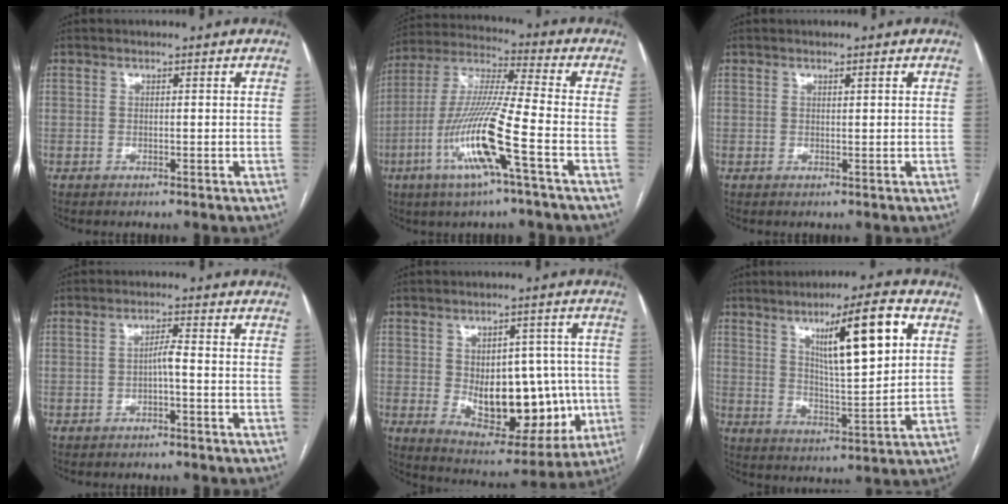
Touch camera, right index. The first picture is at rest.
{"total": 15.1, "force": [-5.7, -0.2, 14.0], "torque": [-0.290, -0.010, -0.114]}
{"total": 0.7, "force": [0.4, 0.0, 0.6], "torque": [-0.010, 0.001, 0.006]}
{"total": 2.1, "force": [-0.7, 0.1, 2.0], "torque": [-0.032, 0.004, -0.014]}
{"total": 17.1, "force": [-1.6, 9.3, 14.2], "torque": [-0.202, 0.012, 0.004]}
{"total": 13.0, "force": [5.3, 1.5, 11.8], "torque": [-0.191, 0.000, 0.088]}